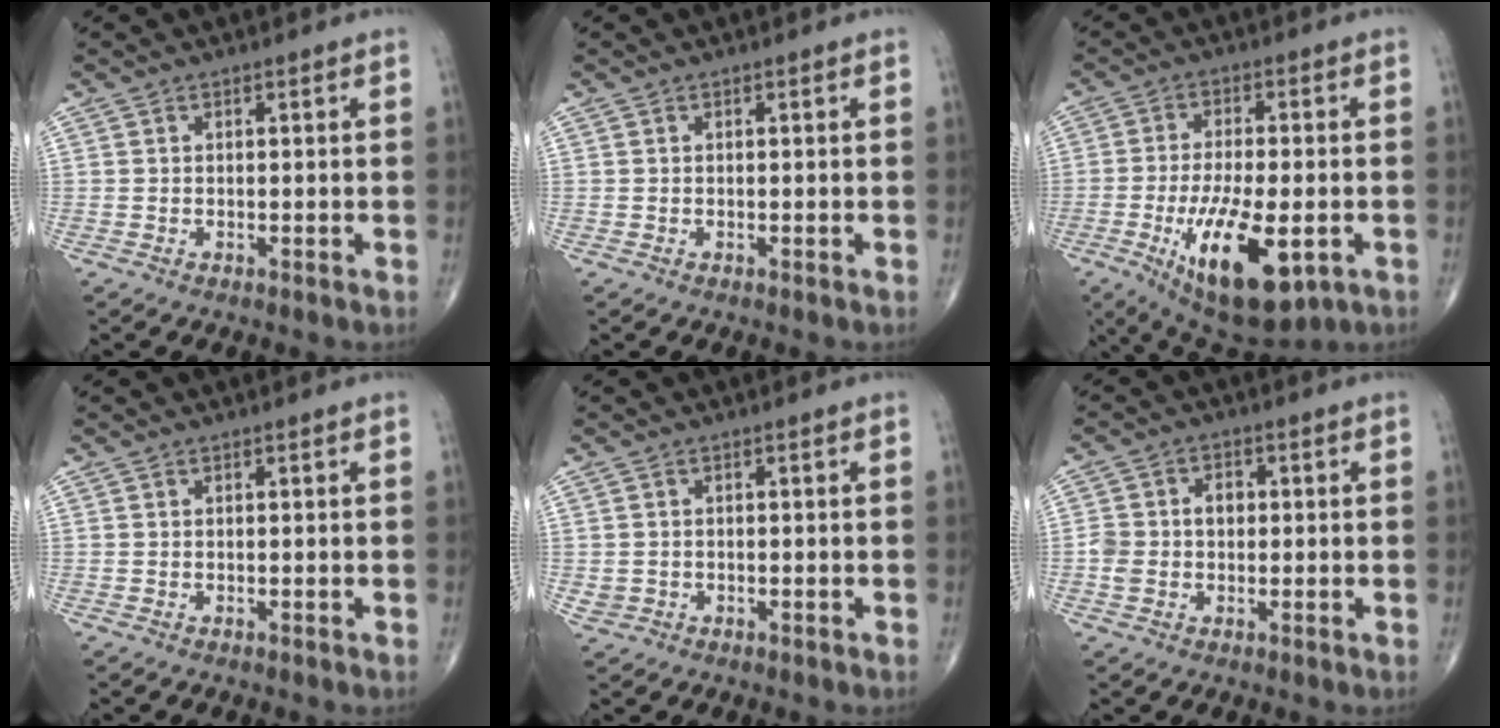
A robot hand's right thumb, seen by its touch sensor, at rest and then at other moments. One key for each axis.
{"total": 0.0}
{"total": 18.0, "fx": -5.9, "fy": 7.1, "fz": 15.4, "tx": -0.260, "ty": -0.007, "tz": -0.077}
{"total": 0.0}
{"total": 1.9, "fx": -0.4, "fy": 1.7, "fz": 0.6, "tx": -0.009, "ty": 0.006, "tz": -0.002}
{"total": 5.6, "fx": 0.0, "fy": 4.3, "fz": 3.6, "tx": -0.062, "ty": 0.020, "tz": -0.001}